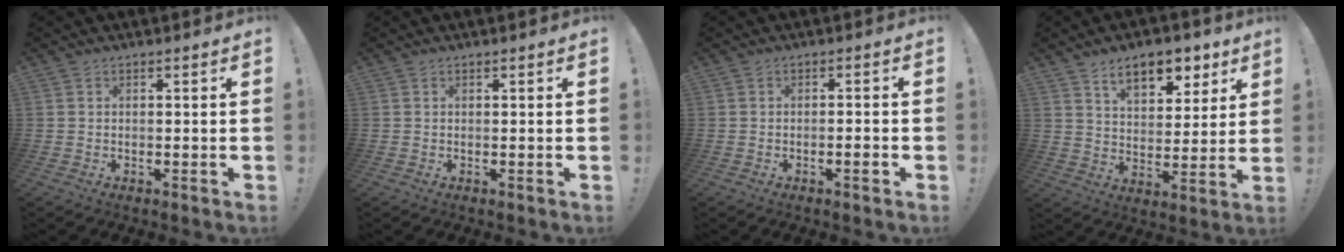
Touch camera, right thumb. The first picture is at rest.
{"total": 0.0}
{"total": 2.5, "force": [-1.1, 0.3, 2.2], "torque": [-0.031, 0.002, -0.019]}
{"total": 12.3, "force": [7.7, 6.3, 7.2], "torque": [-0.106, -0.037, 0.136]}